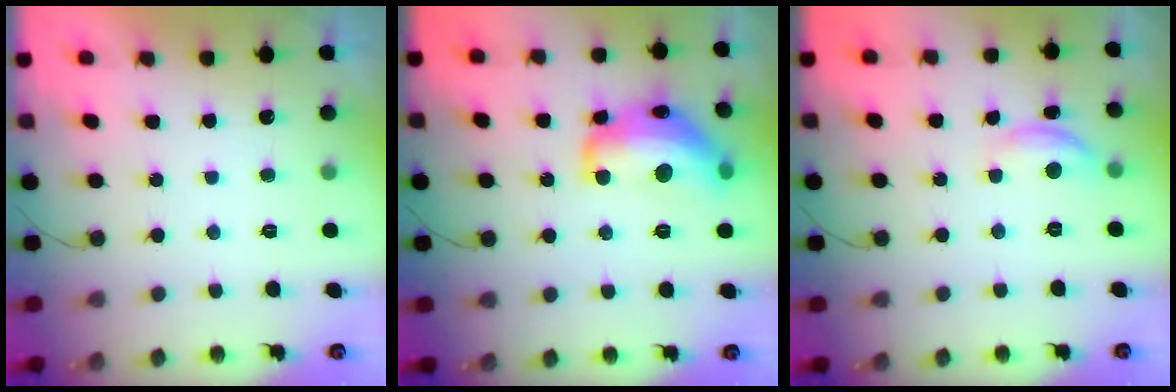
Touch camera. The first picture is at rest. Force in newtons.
{"total": 18.0, "press": 17.9, "slide": 1.0}
{"total": 8.6, "press": 8.5, "slide": 0.5}